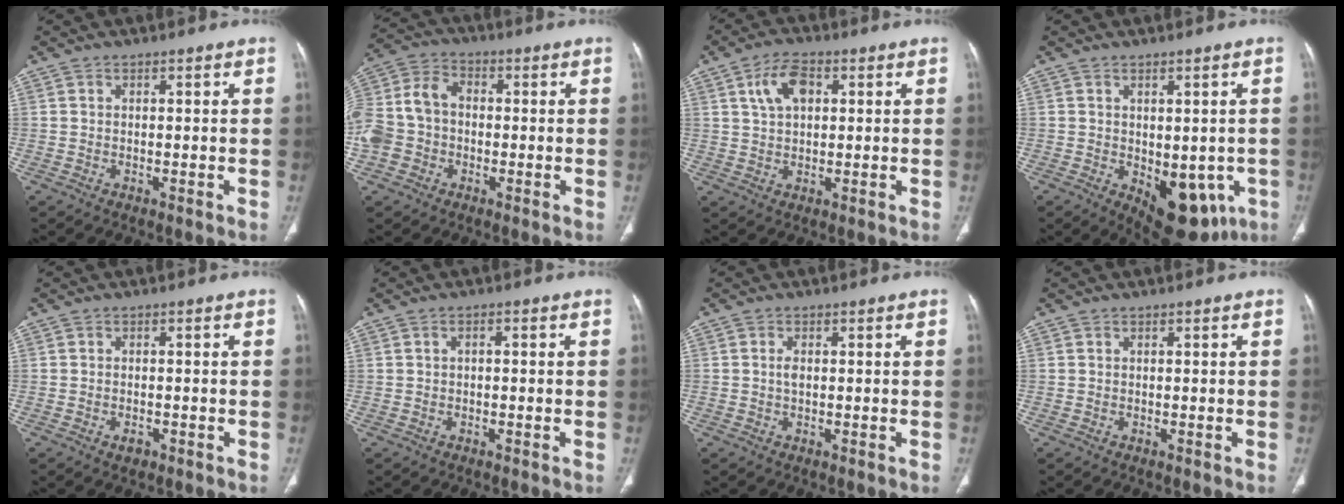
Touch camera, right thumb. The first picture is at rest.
{"total": 12.0, "force": [-1.5, 9.8, 6.7], "torque": [-0.142, 0.036, -0.035]}
{"total": 6.9, "force": [2.3, 4.1, 5.1], "torque": [-0.088, 0.005, 0.042]}
{"total": 12.4, "force": [-3.8, 6.8, 9.6], "torque": [-0.088, -0.003, -0.033]}
{"total": 1.7, "force": [-0.9, 1.0, 1.0], "torque": [-0.015, 0.005, -0.010]}
{"total": 0.8, "force": [0.0, 0.5, 0.7], "torque": [-0.011, 0.005, -0.003]}
{"total": 1.3, "force": [0.1, 0.7, 1.1], "torque": [-0.021, 0.001, 0.002]}
{"total": 0.0}